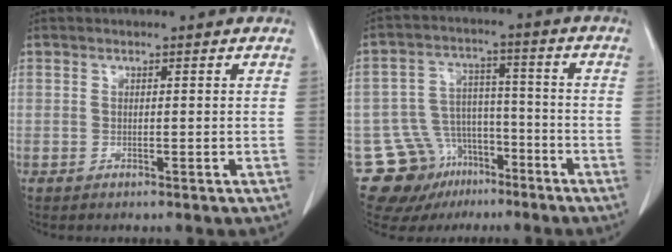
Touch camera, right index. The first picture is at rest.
{"total": 12.7, "force": [-8.0, 9.3, 3.3], "torque": [-0.061, 0.049, -0.120]}